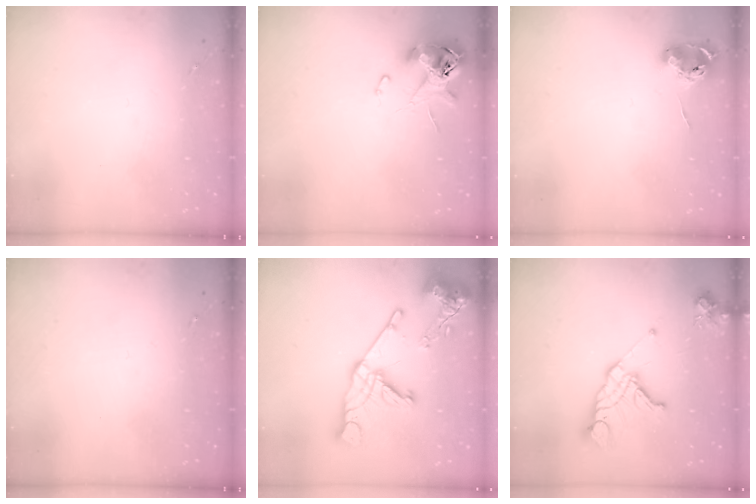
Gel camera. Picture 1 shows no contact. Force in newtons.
{"total": 11.8, "press": 11.6, "slide": 1.9}
{"total": 7.7, "press": 7.7, "slide": 0.7}
{"total": 0.0}
{"total": 20.1, "press": 20.0, "slide": 2.3}
{"total": 15.8, "press": 15.7, "slide": 1.7}